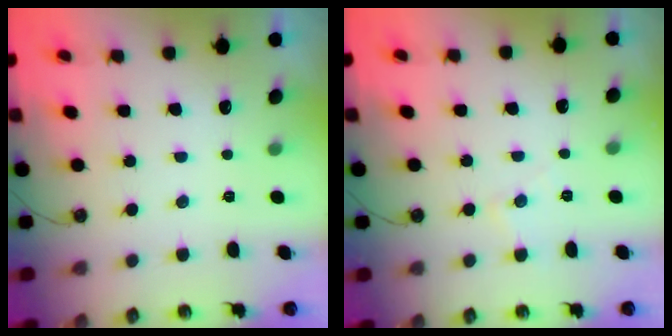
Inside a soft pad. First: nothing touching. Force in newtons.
{"total": 5.6, "press": 5.6, "slide": 0.5}